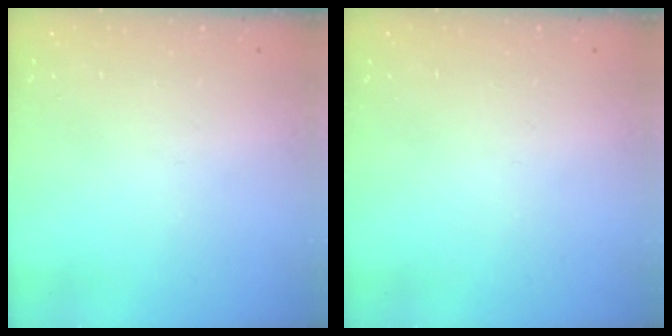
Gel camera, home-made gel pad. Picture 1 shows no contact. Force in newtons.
{"total": 0.0}